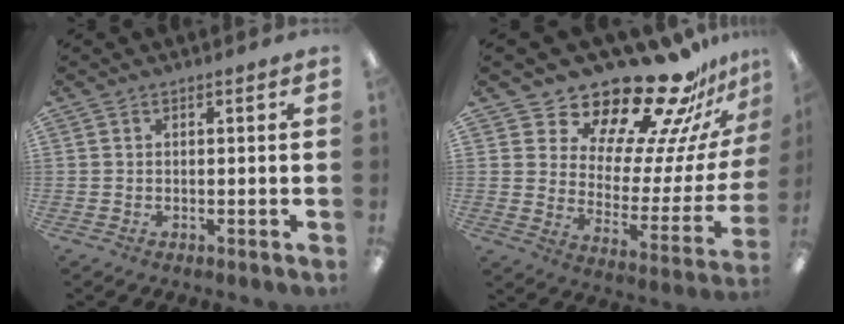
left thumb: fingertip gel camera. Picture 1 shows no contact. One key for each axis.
{"total": 21.3, "fx": 19.2, "fy": 6.0, "fz": 7.1, "tx": -0.102, "ty": -0.172, "tz": 0.323}